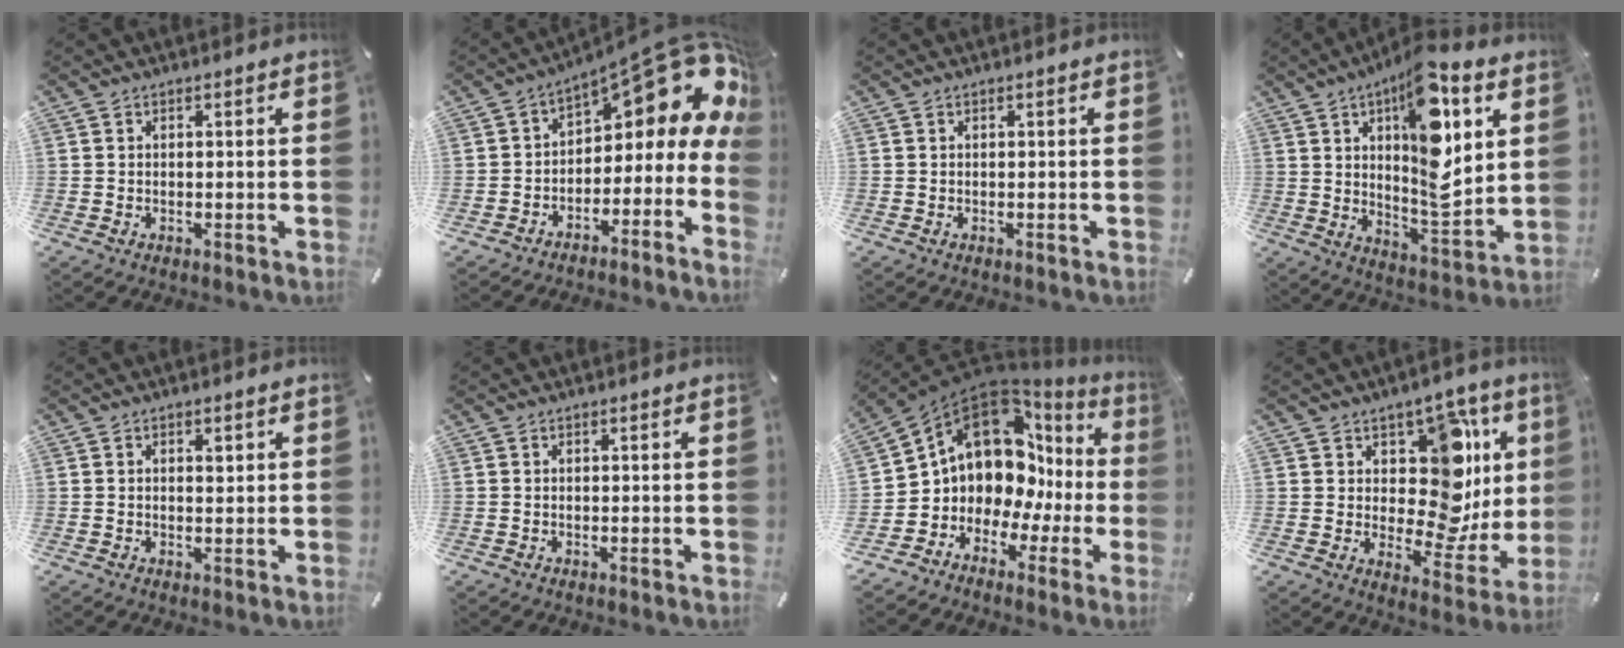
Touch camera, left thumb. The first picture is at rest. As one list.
[{"total": 14.4, "force": [8.5, 6.8, 9.4], "torque": [-0.103, -0.071, 0.135]}, {"total": 0.0}, {"total": 18.1, "force": [7.1, 7.3, 15.0], "torque": [-0.227, -0.040, 0.109]}, {"total": 1.7, "force": [0.4, 1.0, 1.3], "torque": [-0.011, -0.002, 0.003]}, {"total": 0.0}, {"total": 12.8, "force": [4.6, 10.0, 6.5], "torque": [-0.110, -0.052, 0.084]}, {"total": 16.8, "force": [5.0, 10.6, 12.0], "torque": [-0.136, -0.059, 0.082]}]